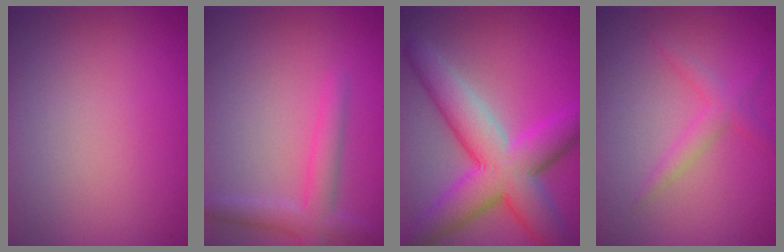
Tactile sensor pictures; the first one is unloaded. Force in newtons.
{"total": 2.9, "press": 2.9, "slide": 0.2}
{"total": 9.2, "press": 9.2, "slide": 0.1}
{"total": 1.9, "press": 1.9, "slide": 0.0}